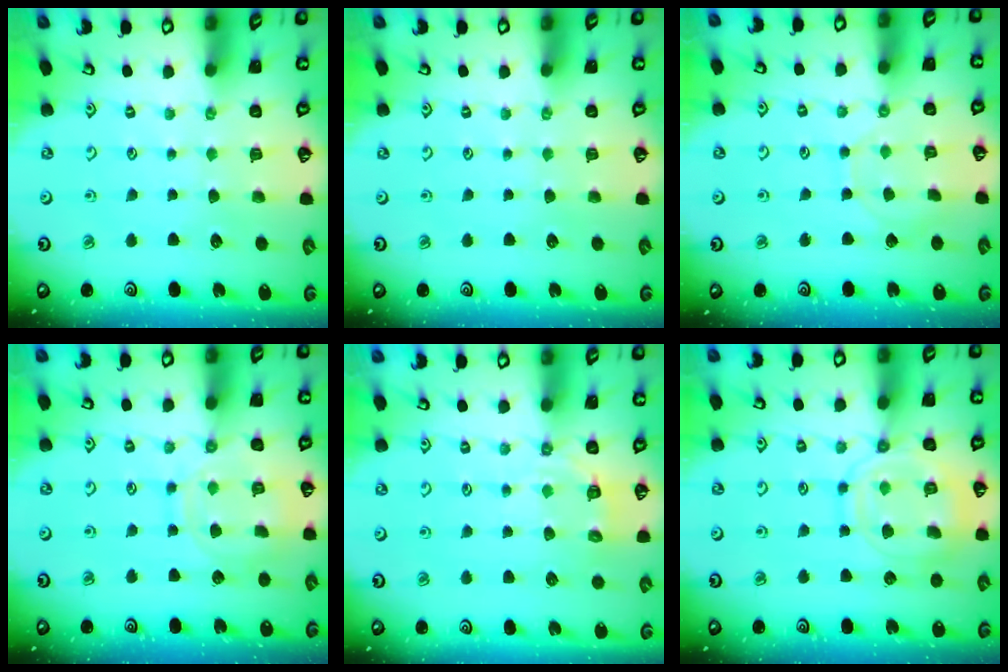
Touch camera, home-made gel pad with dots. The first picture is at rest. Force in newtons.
{"total": 0.0}
{"total": 7.0, "press": 7.0, "slide": 0.8}
{"total": 11.5, "press": 11.4, "slide": 1.0}
{"total": 6.0, "press": 5.8, "slide": 1.7}
{"total": 14.4, "press": 14.3, "slide": 1.2}